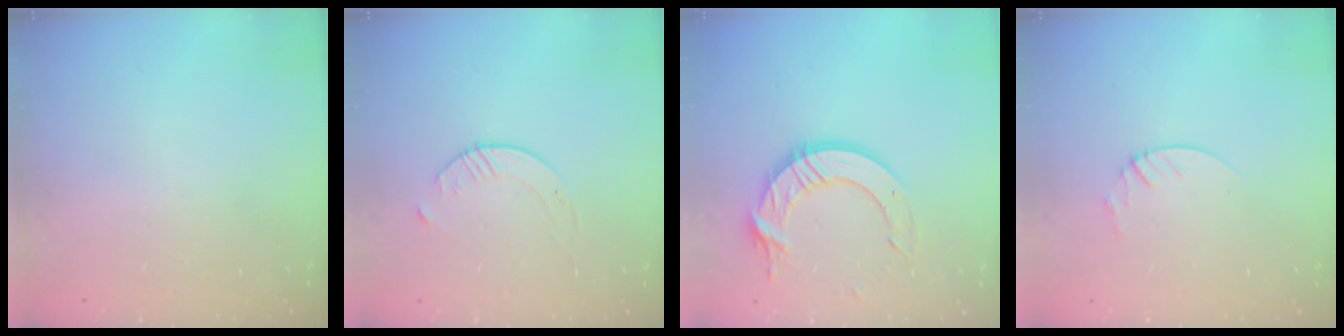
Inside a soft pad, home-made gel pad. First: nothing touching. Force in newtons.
{"total": 3.9, "press": 3.9, "slide": 0.4}
{"total": 13.5, "press": 13.5, "slide": 1.4}
{"total": 1.9, "press": 1.9, "slide": 0.2}